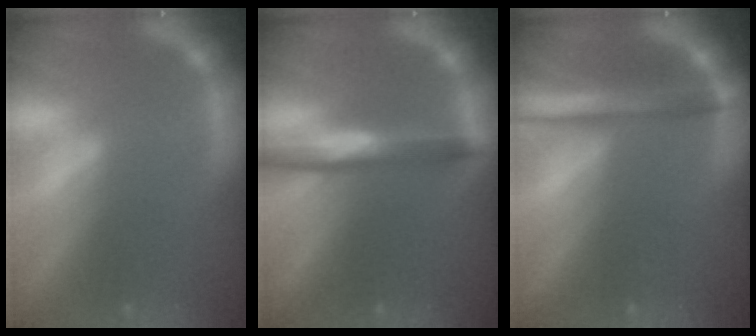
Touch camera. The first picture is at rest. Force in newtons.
{"total": 4.5}
{"total": 4.4}